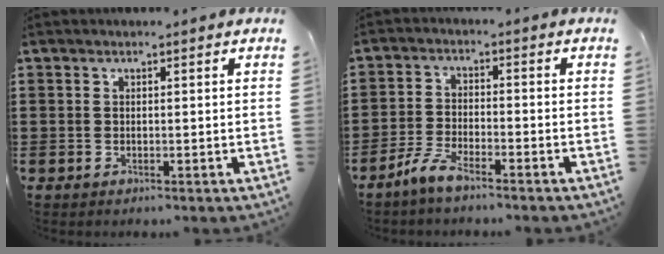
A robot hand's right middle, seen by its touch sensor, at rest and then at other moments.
{"total": 4.5, "force": [-3.7, 0.8, 2.3], "torque": [-0.059, 0.002, -0.077]}